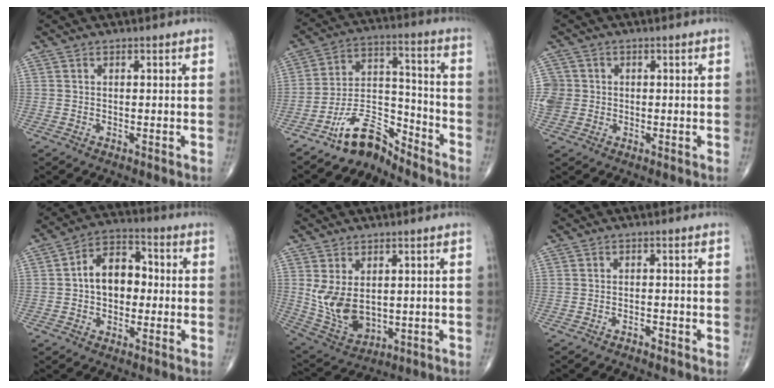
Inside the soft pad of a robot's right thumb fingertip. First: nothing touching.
{"total": 9.7, "force": [-8.5, 3.5, 3.0], "torque": [-0.038, 0.099, -0.168]}
{"total": 5.9, "force": [0.1, 5.7, 1.7], "torque": [-0.036, 0.016, 0.006]}
{"total": 10.0, "force": [-0.1, 6.9, 7.3], "torque": [-0.091, 0.027, -0.014]}
{"total": 9.6, "force": [1.0, 6.2, 7.3], "torque": [-0.131, -0.014, 0.041]}
{"total": 1.1, "force": [-1.0, 0.3, 0.4], "torque": [-0.006, 0.008, -0.018]}